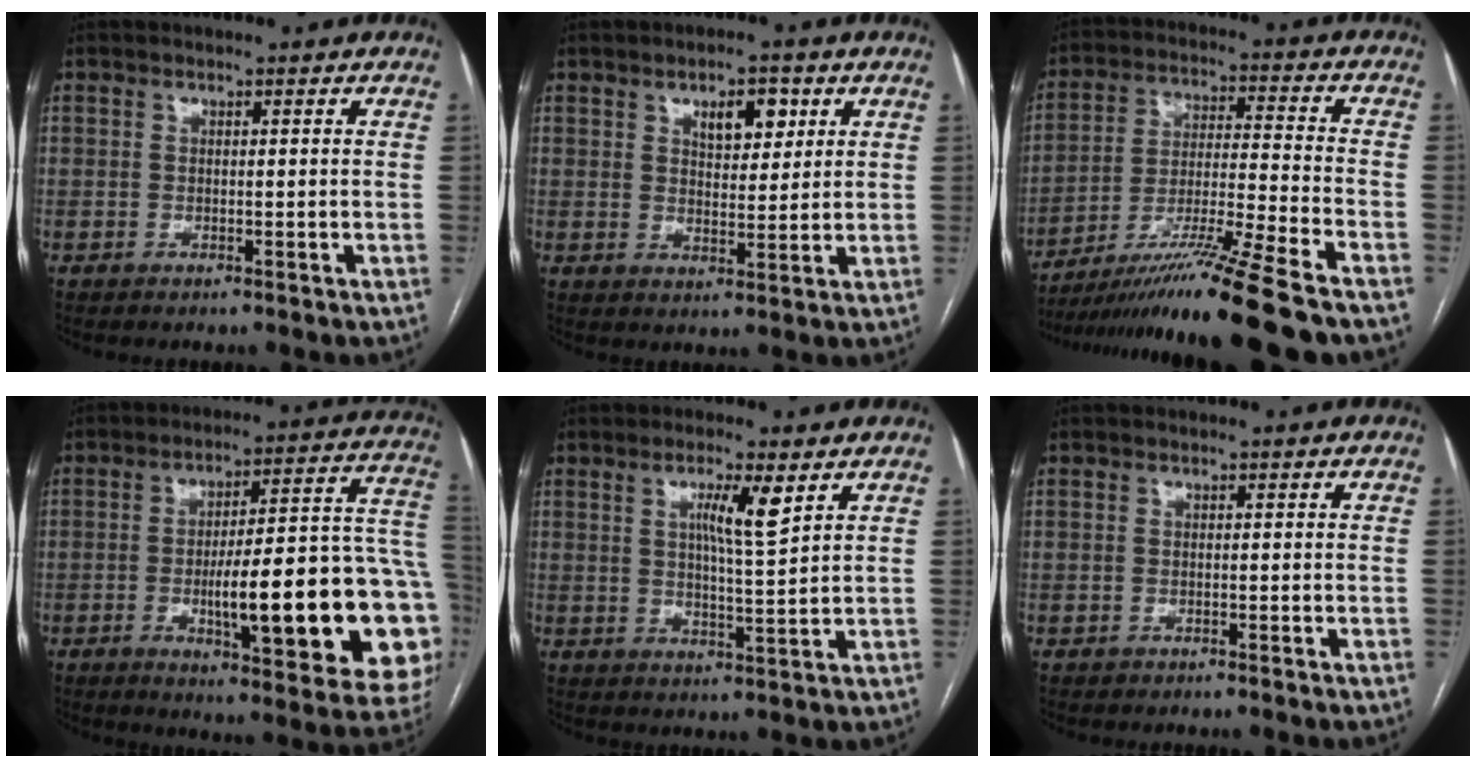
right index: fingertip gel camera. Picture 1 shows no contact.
{"total": 5.8, "force": [2.8, 2.7, 4.3], "torque": [-0.068, 0.004, 0.046]}
{"total": 17.5, "force": [-13.9, -2.2, 10.4], "torque": [-0.181, -0.029, -0.239]}
{"total": 26.7, "force": [-5.3, 4.8, 25.8], "torque": [-0.267, 0.012, -0.068]}
{"total": 6.0, "force": [2.7, 0.2, 5.4], "torque": [-0.093, -0.003, 0.044]}
{"total": 0.7, "force": [-0.5, 0.4, -0.1], "torque": [-0.003, 0.004, -0.010]}